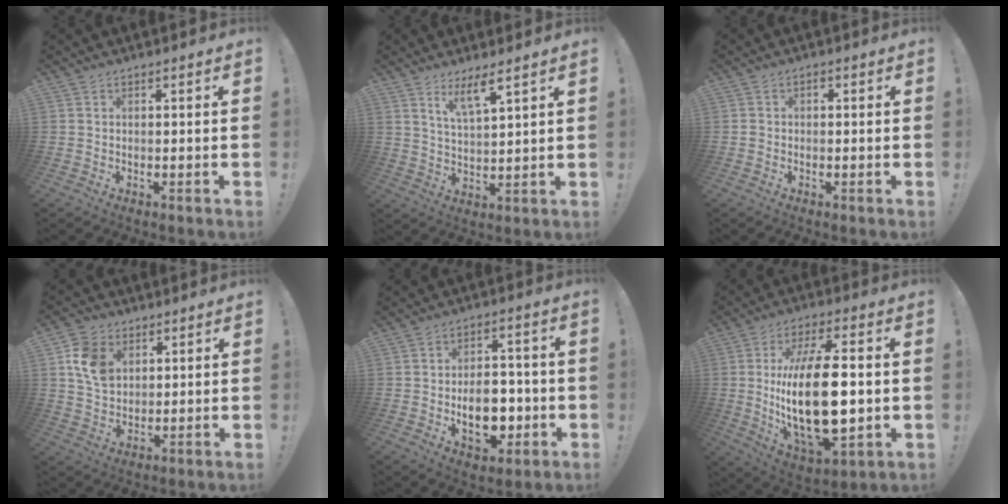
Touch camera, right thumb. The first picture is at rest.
{"total": 7.0, "force": [5.2, 1.0, 4.6], "torque": [-0.080, -0.028, 0.089]}
{"total": 1.2, "force": [-0.7, 0.9, 0.5], "torque": [-0.015, 0.008, -0.012]}
{"total": 11.3, "force": [4.1, 8.5, 6.3], "torque": [-0.089, -0.002, 0.080]}
{"total": 12.8, "force": [-3.2, 8.3, 9.2], "torque": [-0.140, 0.017, -0.051]}
{"total": 24.8, "force": [-0.2, 10.8, 22.4], "torque": [-0.430, -0.014, -0.003]}